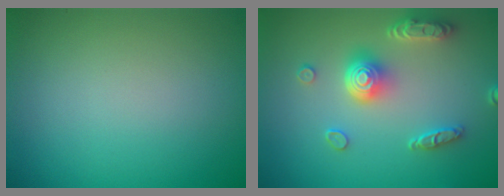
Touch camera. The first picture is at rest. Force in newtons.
{"total": 4.8, "press": 3.7, "slide": 3.0}